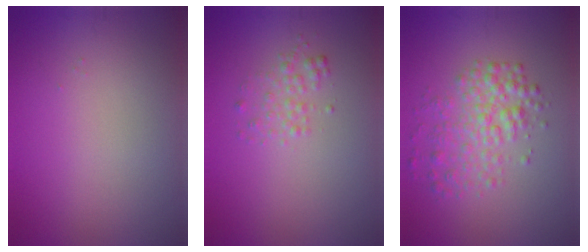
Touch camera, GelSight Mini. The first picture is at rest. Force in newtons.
{"total": 1.4, "press": 1.4, "slide": 0.0}
{"total": 3.7, "press": 3.7, "slide": 0.1}